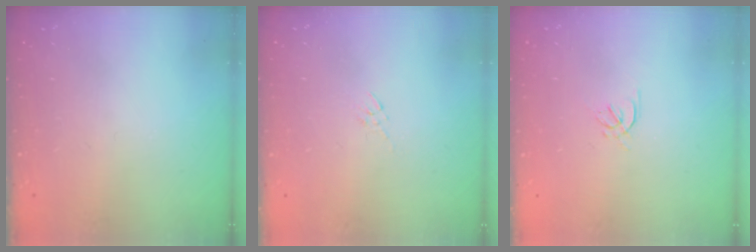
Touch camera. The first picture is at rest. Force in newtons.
{"total": 2.7, "press": 2.5, "slide": 0.9}
{"total": 1.5, "press": 1.4, "slide": 0.6}